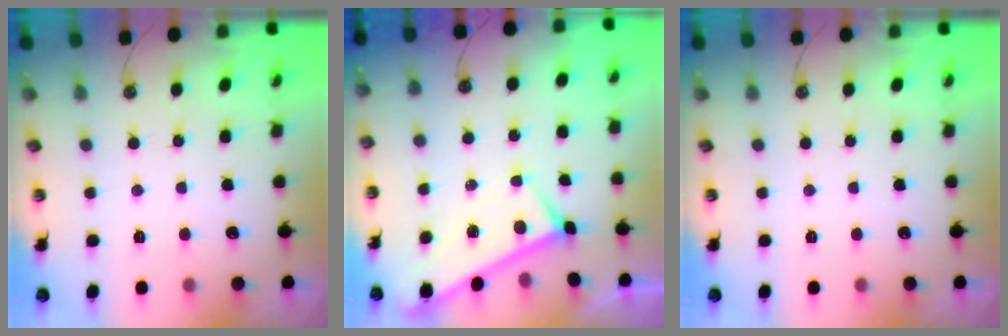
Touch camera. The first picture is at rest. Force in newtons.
{"total": 0.0}
{"total": 0.0}